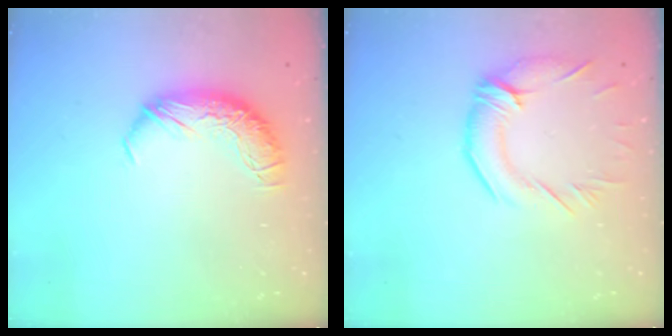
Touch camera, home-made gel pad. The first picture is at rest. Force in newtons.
{"total": 2.9, "press": 2.5, "slide": 1.5}